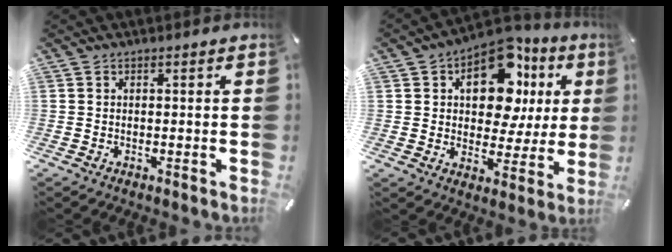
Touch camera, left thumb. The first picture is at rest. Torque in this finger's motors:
{"motor_torque": [2.55, 2.46, 1.14, -1.22, 0.39]}